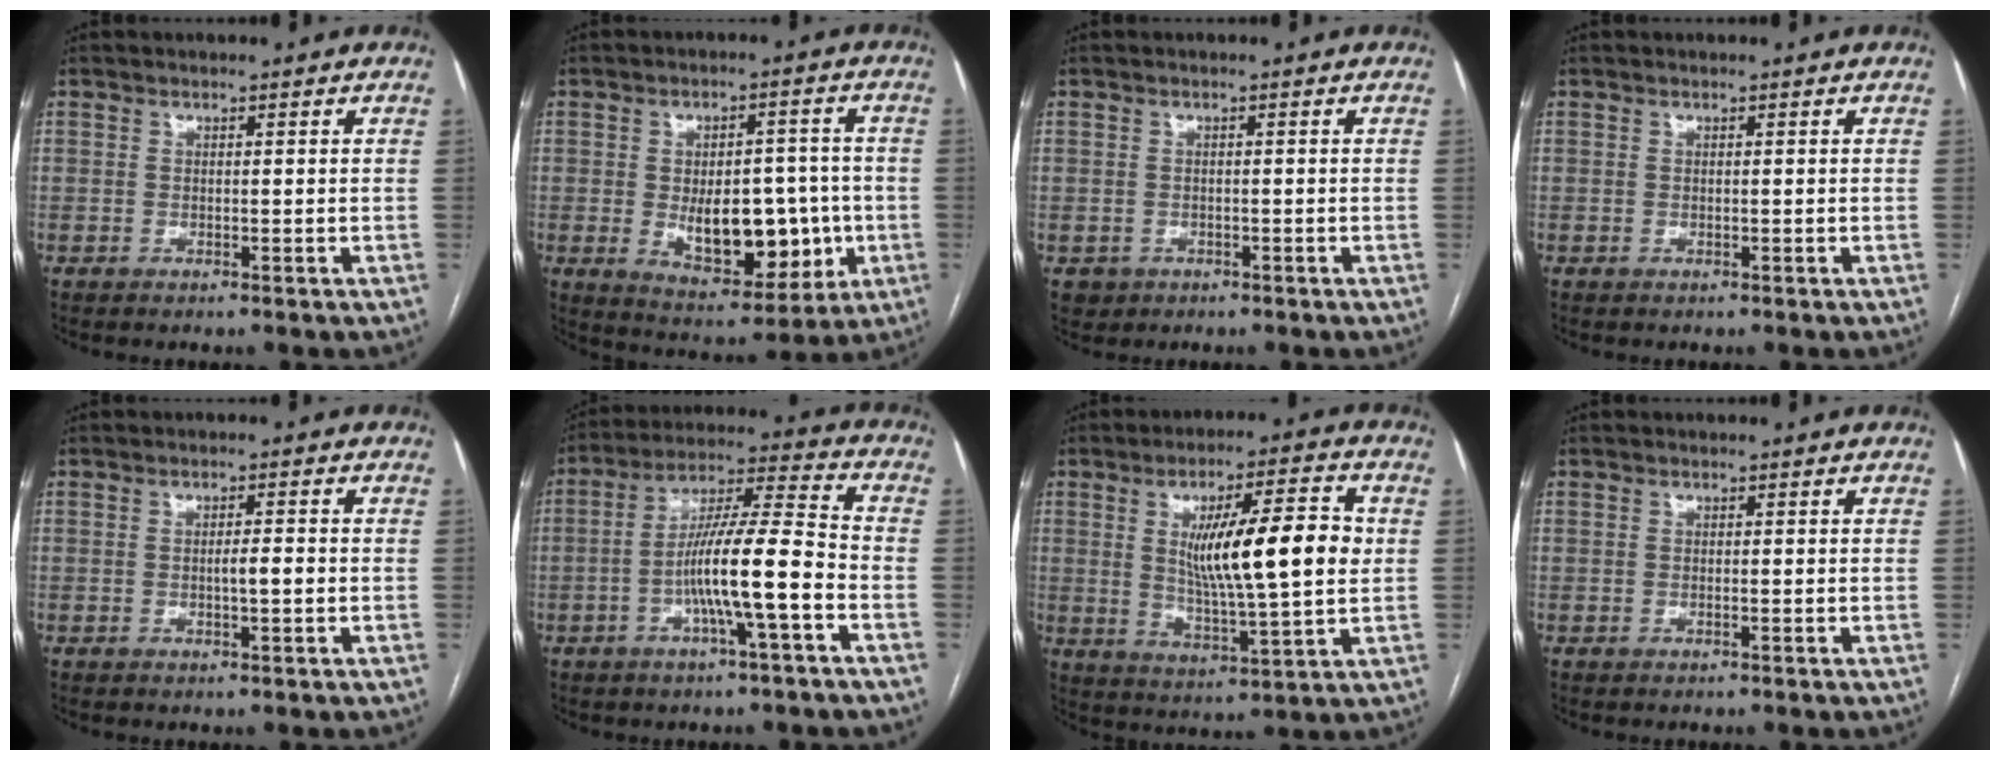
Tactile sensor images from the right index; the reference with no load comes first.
{"total": 13.0, "force": [-1.9, 6.6, 11.1], "torque": [-0.163, 0.004, -0.013]}
{"total": 2.1, "force": [-0.8, 1.9, 0.2], "torque": [-0.001, 0.005, -0.007]}
{"total": 0.0}
{"total": 2.2, "force": [-0.4, 0.3, 2.2], "torque": [-0.037, 0.001, -0.007]}
{"total": 12.5, "force": [-4.0, 0.4, 11.8], "torque": [-0.213, 0.013, -0.073]}
{"total": 14.4, "force": [1.8, 1.8, 14.2], "torque": [-0.233, 0.005, 0.032]}
{"total": 0.0}